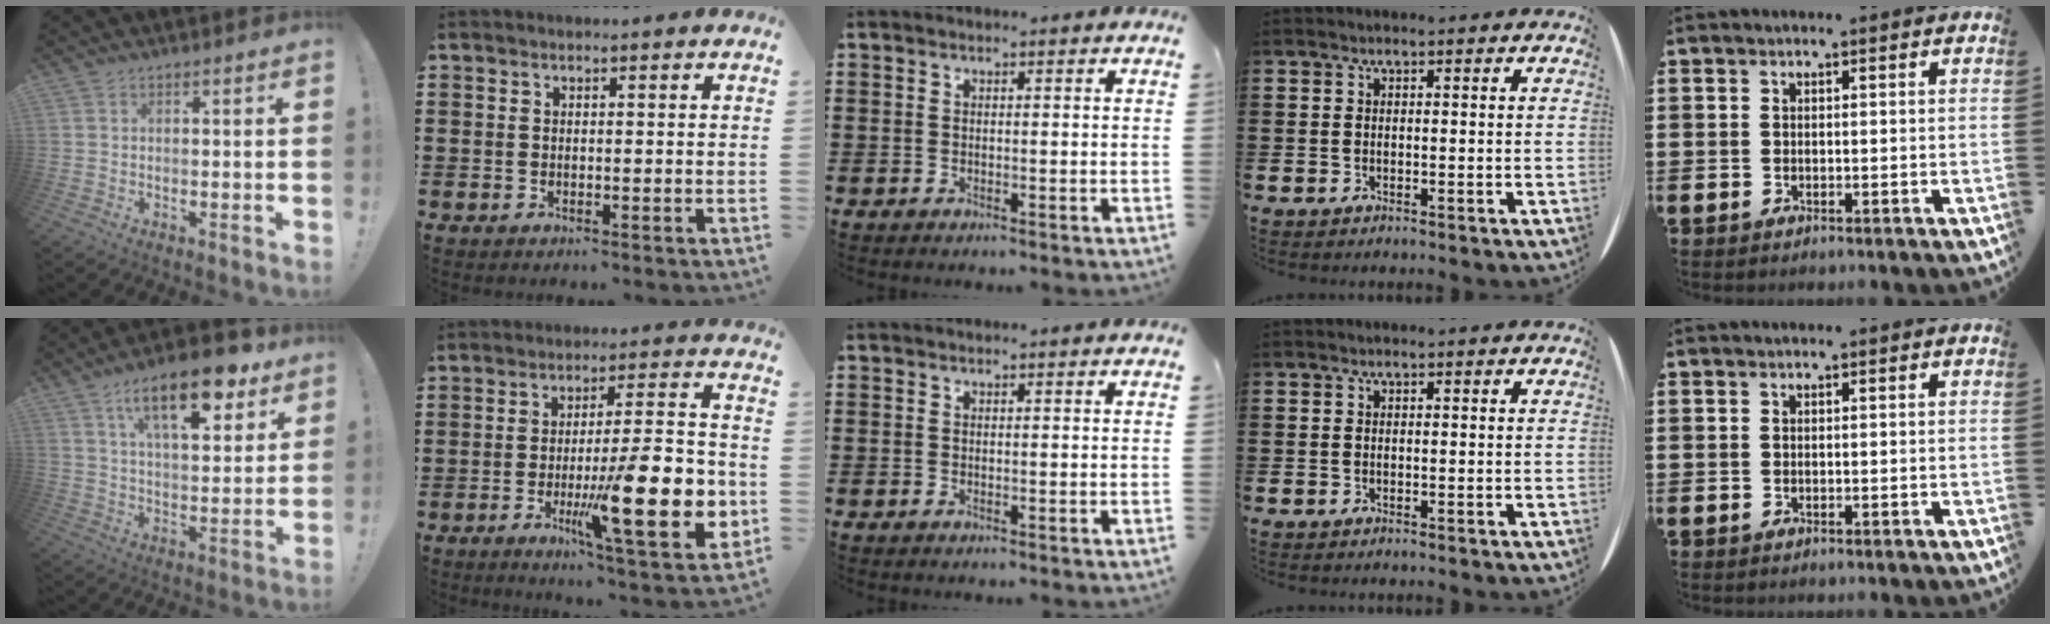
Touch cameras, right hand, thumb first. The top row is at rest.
{"thumb": {"total": 17.3, "force": [9.6, 6.6, 12.8], "torque": [-0.196, -0.041, 0.157]}, "index": {"total": 17.6, "force": [-4.4, 3.9, 16.5], "torque": [-0.256, -0.006, -0.060]}}